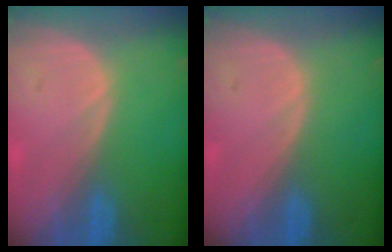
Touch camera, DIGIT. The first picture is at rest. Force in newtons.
{"total": 0.0}